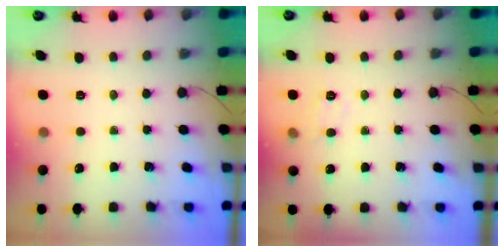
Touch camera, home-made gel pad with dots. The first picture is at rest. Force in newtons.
{"total": 6.6, "press": 6.5, "slide": 1.3}